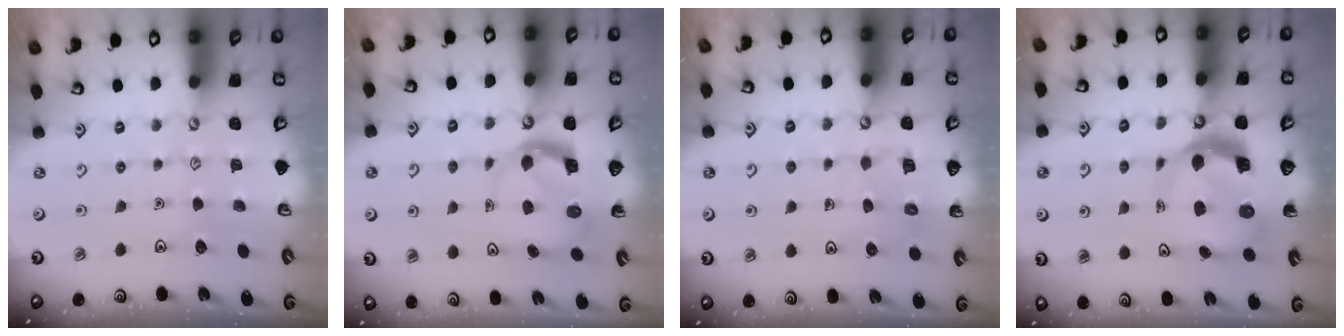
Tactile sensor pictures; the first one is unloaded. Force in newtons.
{"total": 3.9, "press": 3.9, "slide": 0.3}
{"total": 4.7, "press": 4.7, "slide": 0.4}
{"total": 9.2, "press": 9.1, "slide": 1.2}